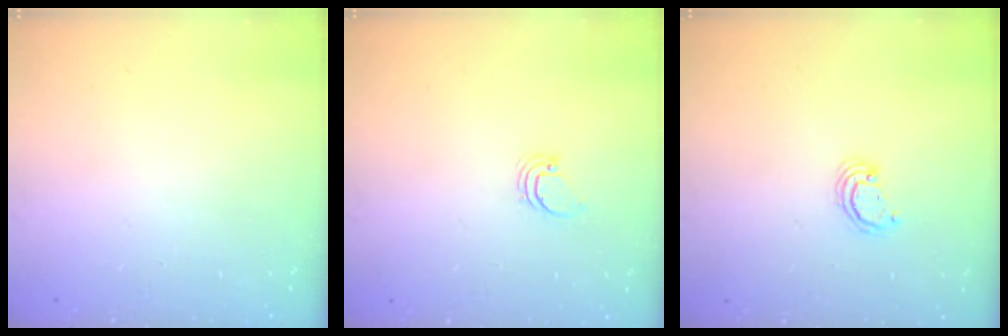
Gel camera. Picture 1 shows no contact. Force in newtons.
{"total": 0.9, "press": 0.9, "slide": 0.1}
{"total": 2.5, "press": 2.5, "slide": 0.2}